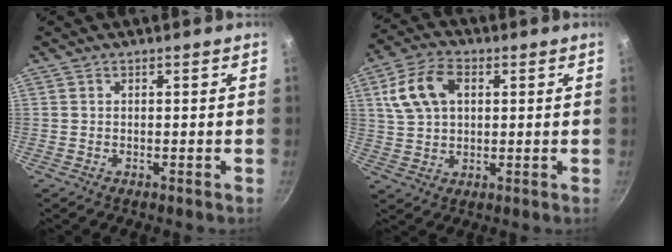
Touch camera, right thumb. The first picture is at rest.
{"total": 10.6, "force": [3.0, 6.9, 7.5], "torque": [-0.140, 0.013, 0.055]}